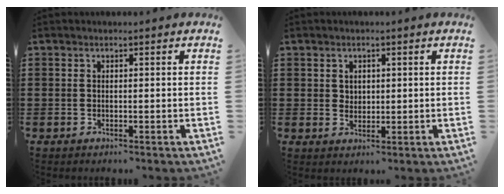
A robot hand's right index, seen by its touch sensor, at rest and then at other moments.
{"total": 1.6, "force": [0.8, 1.3, 0.3], "torque": [-0.010, 0.008, 0.014]}